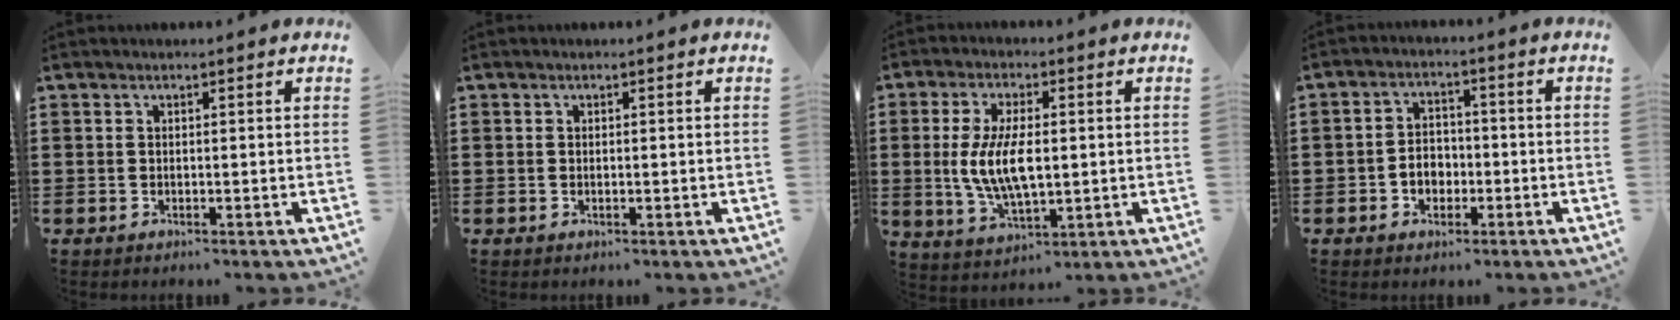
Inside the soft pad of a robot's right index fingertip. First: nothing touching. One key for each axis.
{"total": 0.0}
{"total": 8.6, "fx": 0.1, "fy": 3.7, "fz": 7.7, "tx": -0.170, "ty": -0.001, "tz": -0.004}
{"total": 3.8, "fx": -1.3, "fy": 2.8, "fz": 2.1, "tx": -0.037, "ty": 0.003, "tz": -0.028}